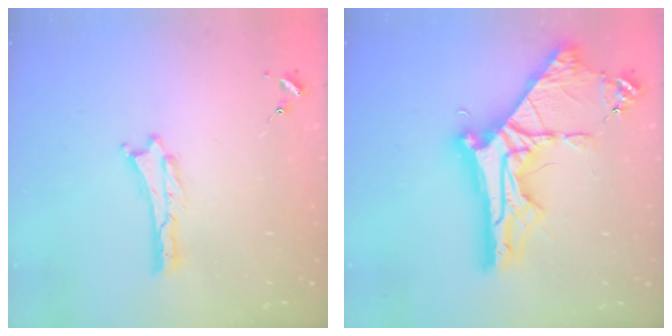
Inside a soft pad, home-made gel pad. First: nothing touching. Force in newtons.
{"total": 12.0, "press": 12.0, "slide": 1.3}